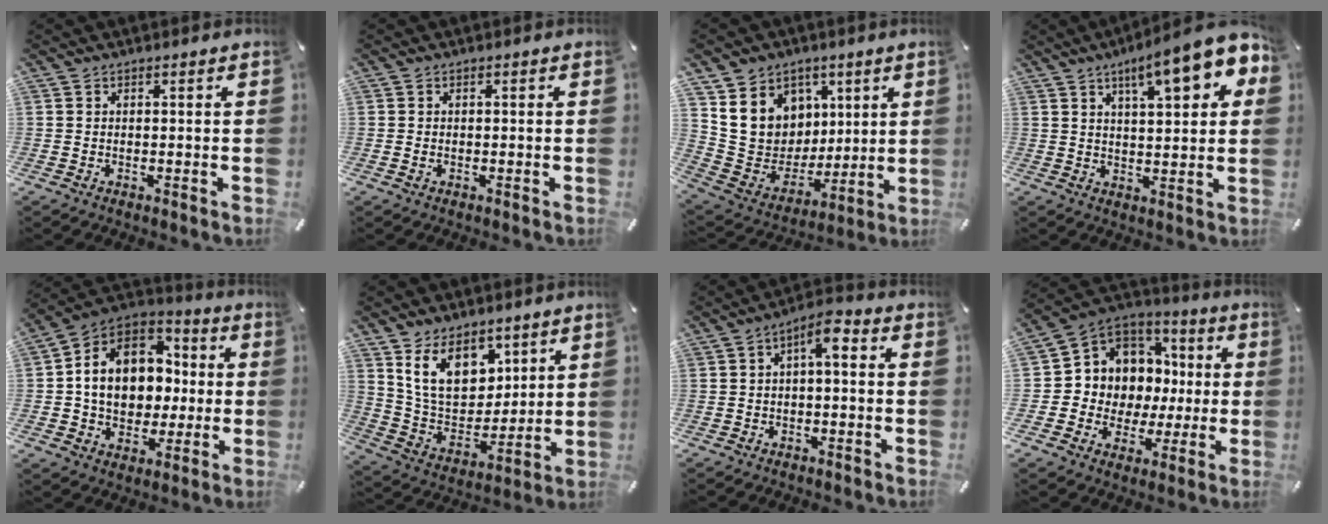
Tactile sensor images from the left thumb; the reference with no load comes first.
{"total": 0.7, "force": [-0.2, 0.4, 0.6], "torque": [-0.012, 0.000, -0.005]}
{"total": 13.5, "force": [5.3, 12.0, 3.1], "torque": [-0.056, -0.044, 0.114]}
{"total": 13.3, "force": [7.5, 3.6, 10.5], "torque": [-0.154, -0.031, 0.118]}
{"total": 14.3, "force": [-0.3, 12.3, 7.3], "torque": [-0.141, 0.002, -0.001]}
{"total": 14.1, "force": [7.7, 9.7, 6.8], "torque": [-0.132, -0.036, 0.150]}
{"total": 4.7, "force": [-0.2, 2.0, 4.2], "torque": [-0.081, 0.016, -0.007]}
{"total": 9.1, "force": [1.1, 9.1, 0.3], "torque": [-0.025, -0.036, 0.038]}